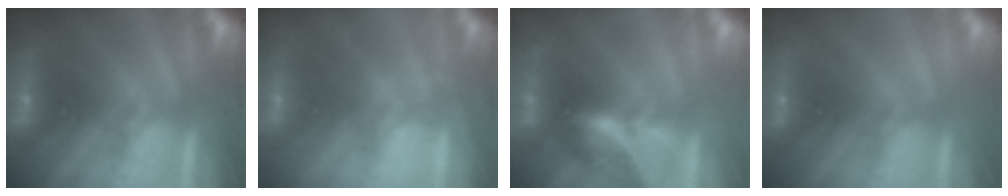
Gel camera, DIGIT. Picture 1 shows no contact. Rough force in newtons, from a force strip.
{"total": 2.2}
{"total": 2.8}
{"total": 3.0}